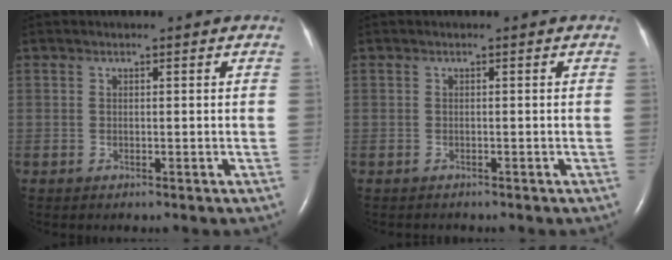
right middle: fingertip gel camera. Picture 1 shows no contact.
{"total": 0.7, "force": [-0.6, 0.2, 0.1], "torque": [-0.009, -0.002, -0.010]}